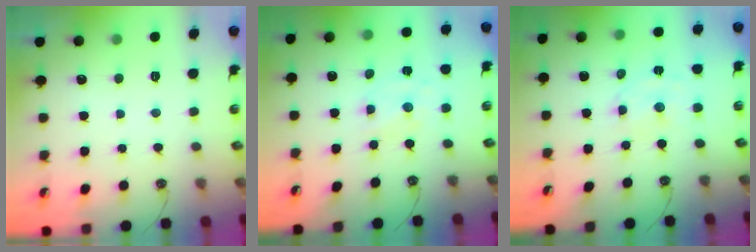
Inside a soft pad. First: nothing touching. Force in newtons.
{"total": 1.0, "press": 1.0, "slide": 0.2}
{"total": 3.0, "press": 3.0, "slide": 0.3}